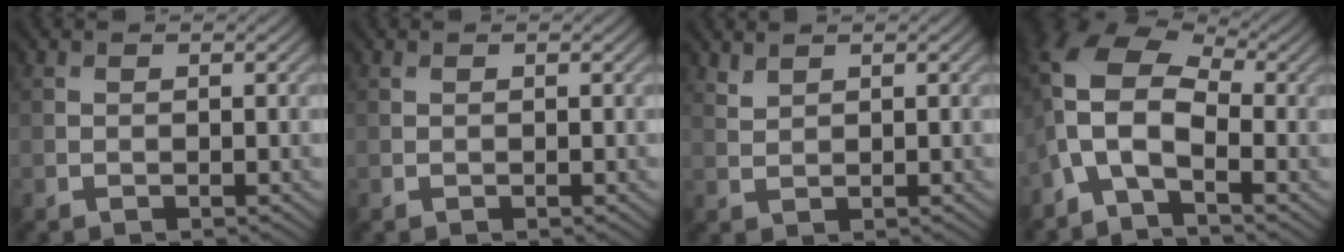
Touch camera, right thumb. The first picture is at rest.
{"total": 0.0}
{"total": 1.5, "force": [1.3, 0.4, 0.5], "torque": [-0.021, 0.001, 0.034]}
{"total": 9.0, "force": [-2.2, 4.8, 7.3], "torque": [-0.155, 0.010, -0.066]}